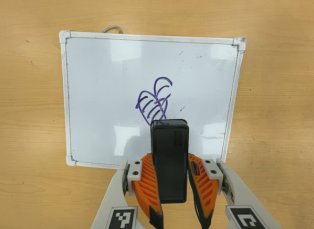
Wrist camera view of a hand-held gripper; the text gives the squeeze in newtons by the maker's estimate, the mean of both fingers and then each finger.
{"total": 7.8, "left": 6.1, "right": 9.4}